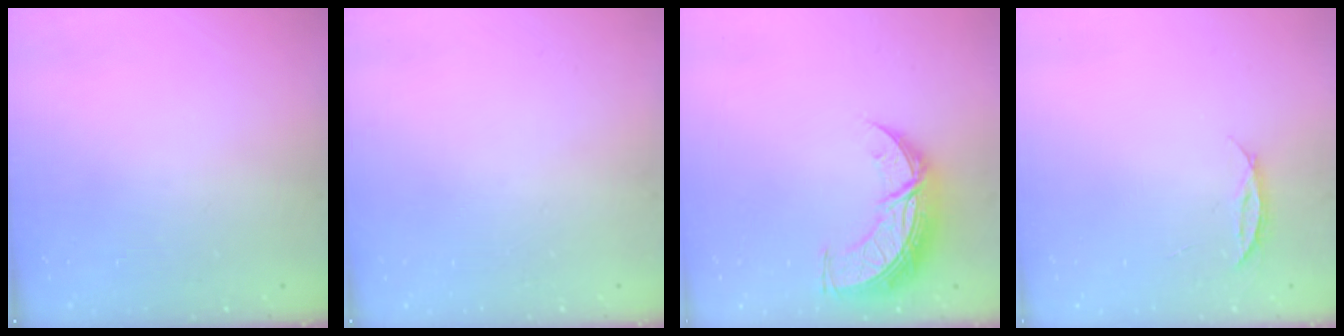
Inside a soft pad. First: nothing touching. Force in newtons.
{"total": 0.0}
{"total": 10.7, "press": 10.6, "slide": 0.8}
{"total": 4.0, "press": 3.9, "slide": 0.4}